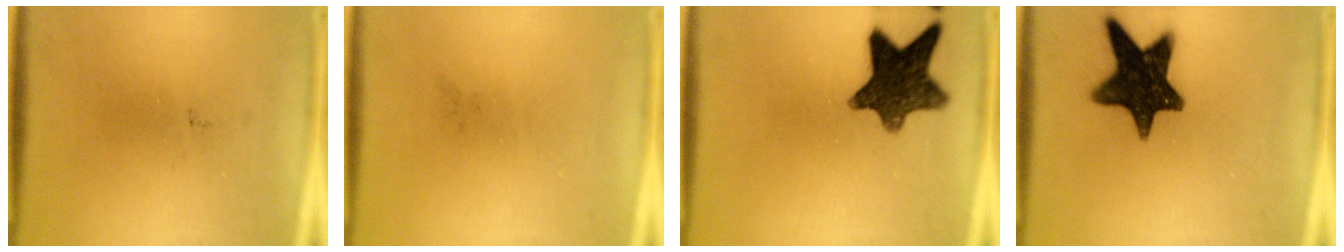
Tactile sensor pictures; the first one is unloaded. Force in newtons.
{"total": 0.0}
{"total": 12.1}
{"total": 14.9}